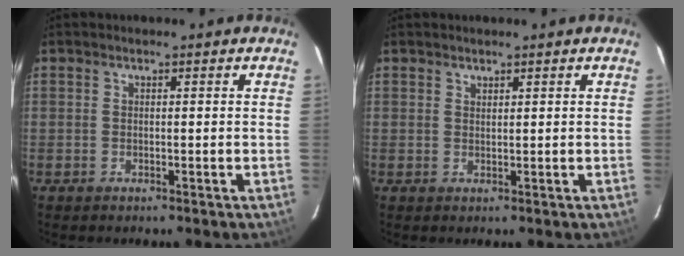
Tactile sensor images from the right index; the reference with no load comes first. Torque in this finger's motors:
{"motor_torque": [-0.05, 0.02, -0.03, -0.01]}